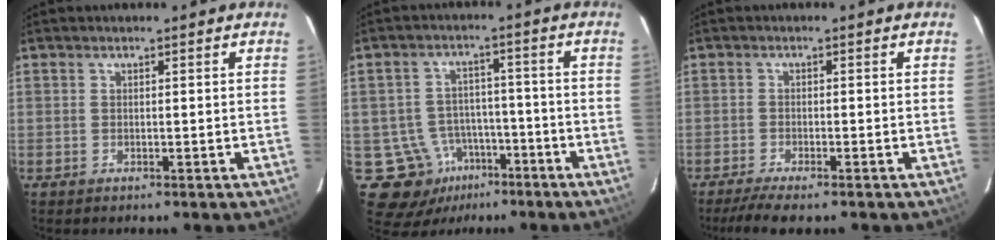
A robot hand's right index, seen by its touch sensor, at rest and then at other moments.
{"total": 11.1, "force": [-5.1, 9.6, 2.2], "torque": [-0.047, 0.031, -0.065]}
{"total": 5.3, "force": [-4.2, 0.6, 3.2], "torque": [-0.053, -0.011, -0.069]}